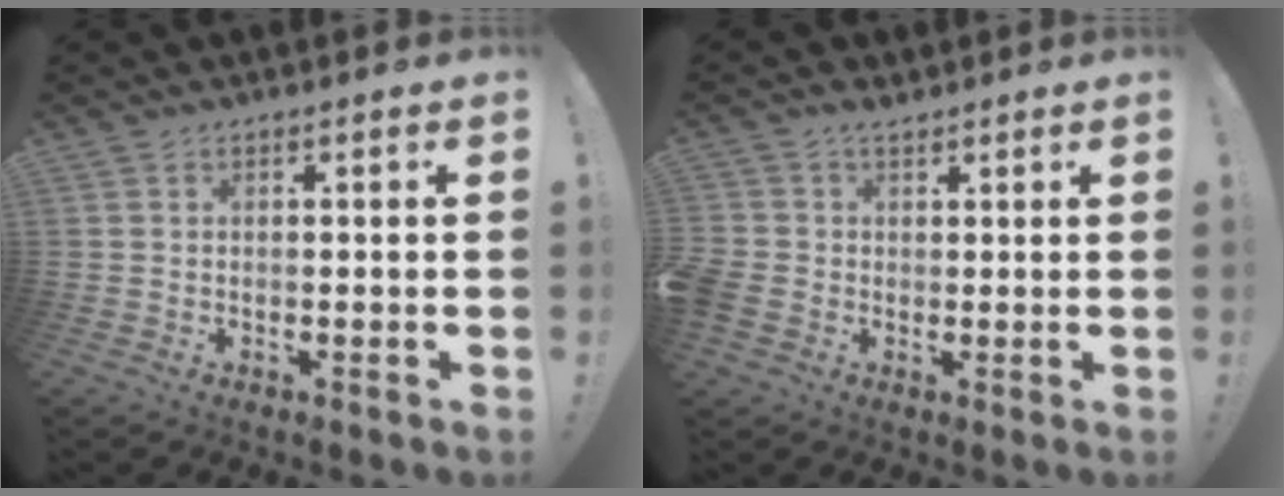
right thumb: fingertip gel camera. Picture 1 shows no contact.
{"total": 4.8, "force": [1.3, 4.1, 2.2], "torque": [-0.053, -0.002, 0.028]}